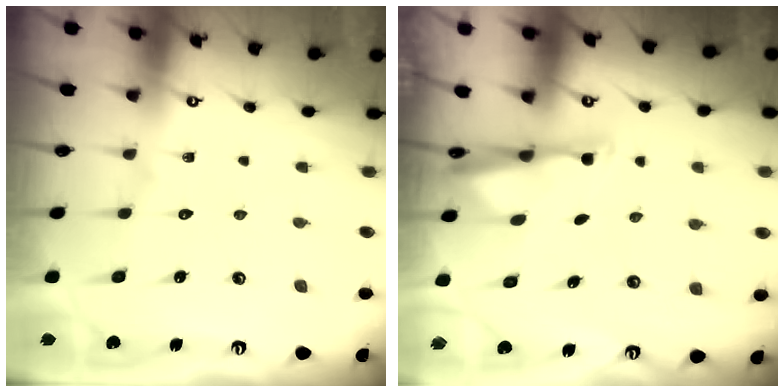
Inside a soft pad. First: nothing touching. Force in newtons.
{"total": 2.8, "press": 2.8, "slide": 0.5}